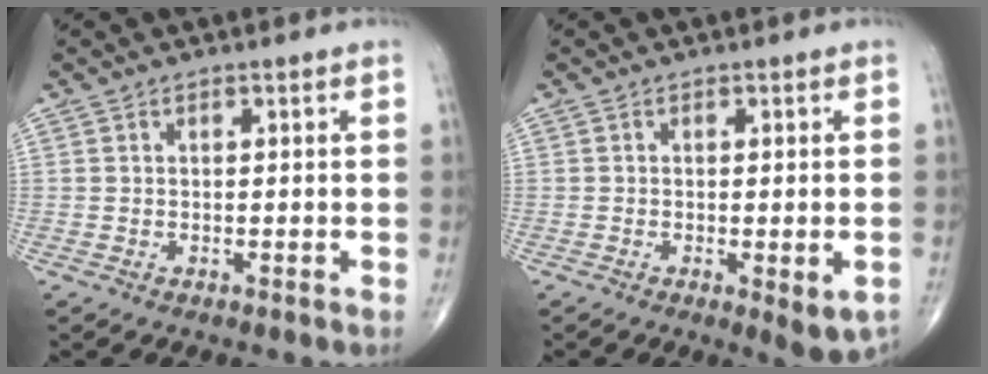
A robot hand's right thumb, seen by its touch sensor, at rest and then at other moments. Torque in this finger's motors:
{"motor_torque": [-0.38, 0.48, -0.30, -0.21, 0.00]}